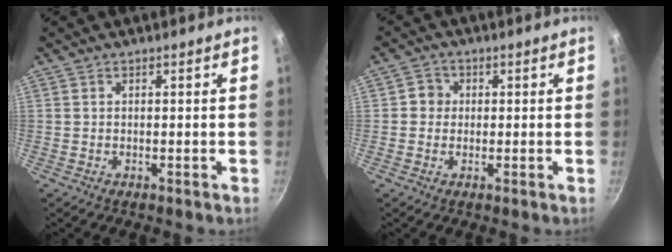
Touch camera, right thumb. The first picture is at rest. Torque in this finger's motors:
{"motor_torque": [-0.07, 0.23, 0.30, -0.22, -0.01]}